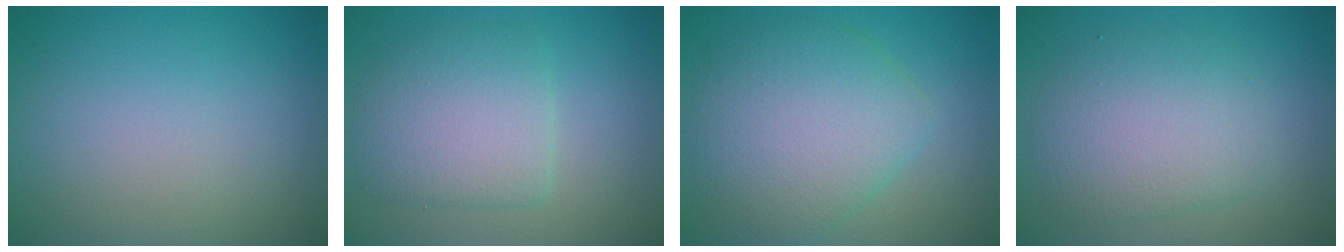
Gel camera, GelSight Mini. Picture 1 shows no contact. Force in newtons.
{"total": 4.8, "press": 4.8, "slide": 0.3}
{"total": 7.0, "press": 7.0, "slide": 0.2}
{"total": 5.0, "press": 5.0, "slide": 0.1}